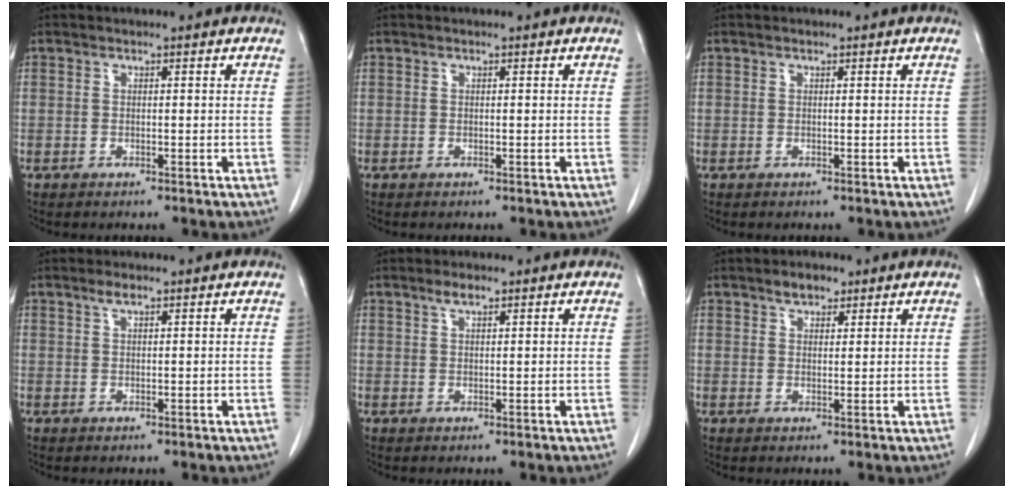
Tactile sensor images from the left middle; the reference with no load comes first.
{"total": 0.0}
{"total": 0.0}
{"total": 1.3, "force": [0.9, 0.3, 0.9], "torque": [-0.020, 0.002, 0.017]}
{"total": 1.8, "force": [1.3, 0.5, 1.2], "torque": [-0.025, 0.004, 0.023]}
{"total": 2.6, "force": [1.8, 1.4, 1.2], "torque": [-0.024, 0.005, 0.029]}